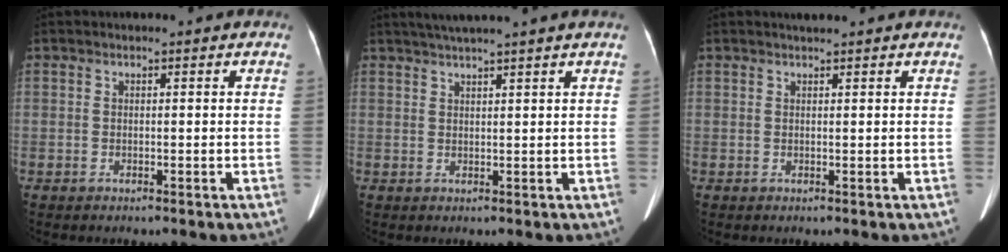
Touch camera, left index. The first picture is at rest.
{"total": 5.9, "force": [4.8, -1.4, 3.2], "torque": [-0.047, 0.023, 0.070]}
{"total": 1.6, "force": [1.5, -0.1, 0.7], "torque": [-0.009, 0.012, 0.027]}